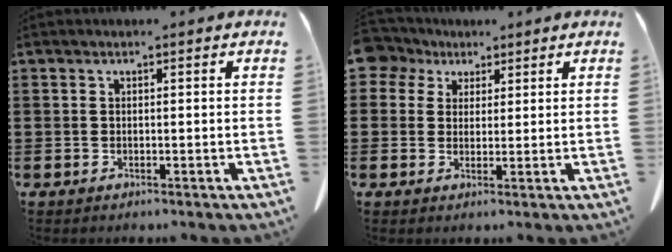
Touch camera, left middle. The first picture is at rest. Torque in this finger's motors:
{"motor_torque": [1.11, 1.02, 0.09, 0.05]}